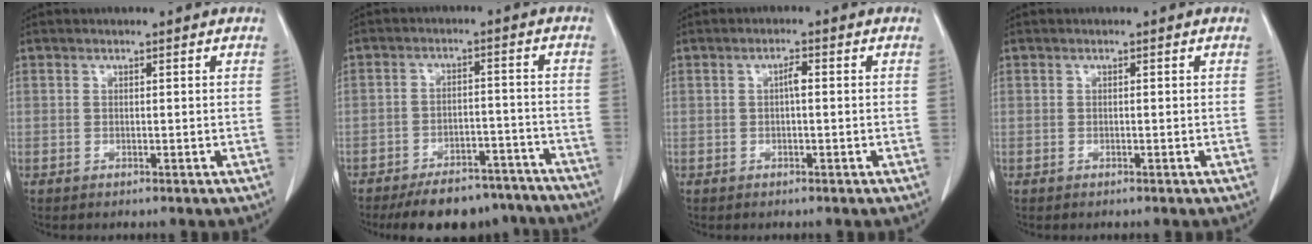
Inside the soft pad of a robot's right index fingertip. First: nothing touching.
{"total": 13.8, "force": [-12.0, 5.5, 4.3], "torque": [-0.040, 0.018, -0.157]}
{"total": 1.6, "force": [0.1, 0.3, 1.6], "torque": [-0.029, 0.004, 0.001]}
{"total": 0.0}